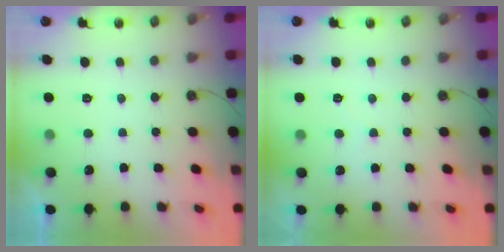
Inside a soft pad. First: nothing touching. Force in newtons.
{"total": 2.1, "press": 2.0, "slide": 0.4}